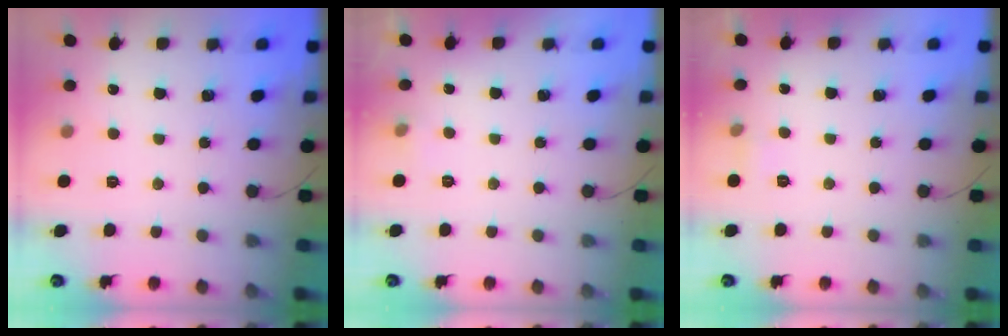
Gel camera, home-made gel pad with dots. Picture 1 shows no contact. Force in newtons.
{"total": 3.1, "press": 2.5, "slide": 1.9}
{"total": 3.0, "press": 2.8, "slide": 1.0}